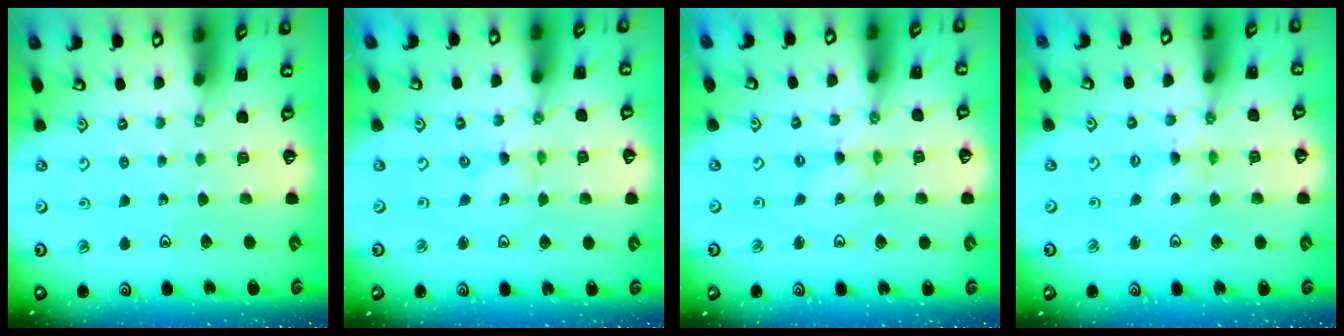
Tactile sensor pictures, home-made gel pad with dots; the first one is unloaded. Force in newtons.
{"total": 0.0}
{"total": 0.8, "press": 0.8, "slide": 0.2}
{"total": 2.0, "press": 2.0, "slide": 0.2}